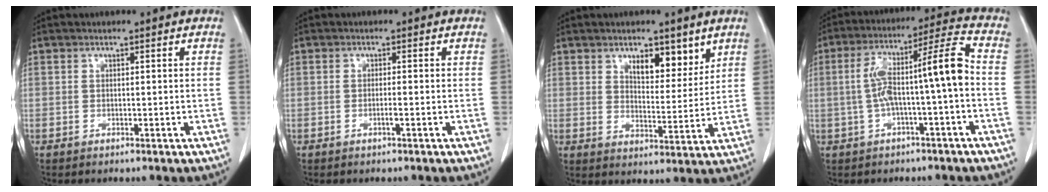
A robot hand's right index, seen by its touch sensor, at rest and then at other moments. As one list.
[{"total": 1.2, "force": [-0.5, -0.1, 1.1], "torque": [-0.023, -0.001, -0.008]}, {"total": 6.6, "force": [4.2, 2.8, 4.2], "torque": [-0.059, -0.008, 0.067]}, {"total": 11.4, "force": [-1.1, 0.4, 11.3], "torque": [-0.200, 0.042, -0.019]}]